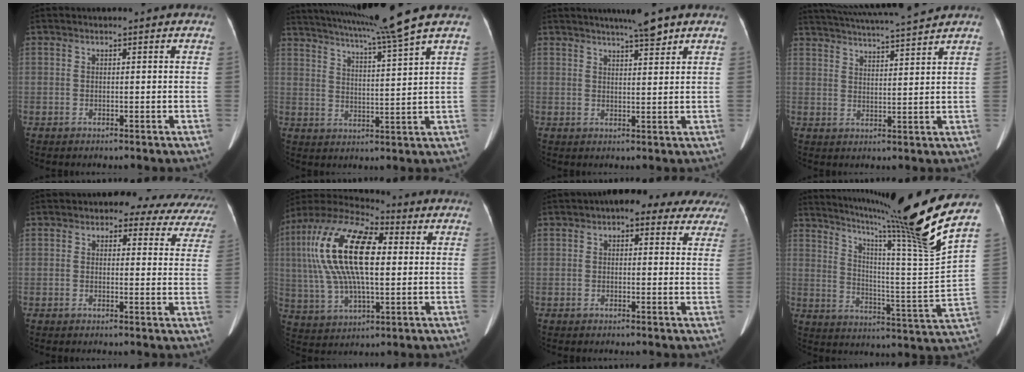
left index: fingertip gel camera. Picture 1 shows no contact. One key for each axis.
{"total": 11.9, "fx": 10.0, "fy": -2.9, "fz": 5.7, "tx": -0.102, "ty": -0.023, "tz": 0.154}
{"total": 4.5, "fx": 3.7, "fy": 0.1, "fz": 2.6, "tx": -0.040, "ty": 0.012, "tz": 0.056}
{"total": 12.7, "fx": 11.8, "fy": -0.8, "fz": 4.8, "tx": -0.095, "ty": 0.007, "tz": 0.174}
{"total": 12.9, "fx": 10.7, "fy": 5.6, "fz": 4.5, "tx": -0.019, "ty": 0.007, "tz": 0.090}
{"total": 19.3, "fx": 3.0, "fy": 7.2, "fz": 17.7, "tx": -0.380, "ty": 0.028, "tz": 0.048}
{"total": 10.6, "fx": 7.7, "fy": 4.9, "fz": 5.3, "tx": -0.042, "ty": 0.028, "tz": 0.072}
{"total": 20.4, "fx": 15.8, "fy": -4.2, "fz": 12.2, "tx": -0.195, "ty": -0.068, "tz": 0.229}